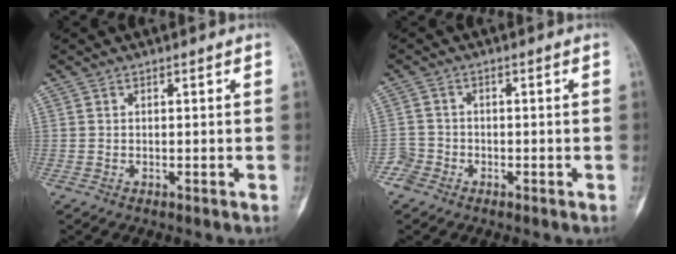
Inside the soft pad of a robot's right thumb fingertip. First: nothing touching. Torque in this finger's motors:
{"motor_torque": [0.66, -0.45, 0.26, -0.13, 0.01]}